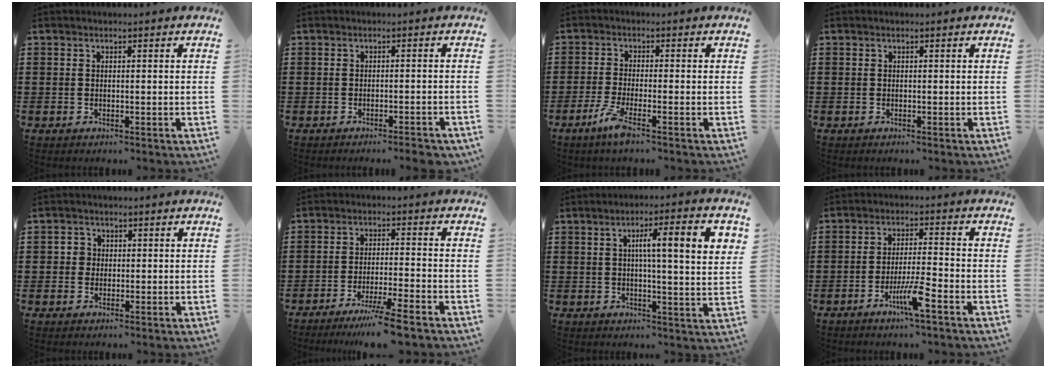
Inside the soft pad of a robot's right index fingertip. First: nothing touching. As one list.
[{"total": 1.9, "force": [-1.6, -0.1, 1.1], "torque": [-0.018, 0.001, -0.031]}, {"total": 4.1, "force": [-2.4, 0.2, 3.3], "torque": [-0.073, -0.015, -0.047]}, {"total": 0.0}, {"total": 2.0, "force": [0.2, 1.9, 0.6], "torque": [-0.019, 0.010, 0.001]}, {"total": 6.3, "force": [-4.9, -0.6, 3.9], "torque": [-0.073, -0.018, -0.091]}, {"total": 8.7, "force": [2.3, 1.2, 8.3], "torque": [-0.146, -0.002, 0.029]}, {"total": 5.9, "force": [-3.2, 0.4, 5.0], "torque": [-0.100, -0.011, -0.060]}]